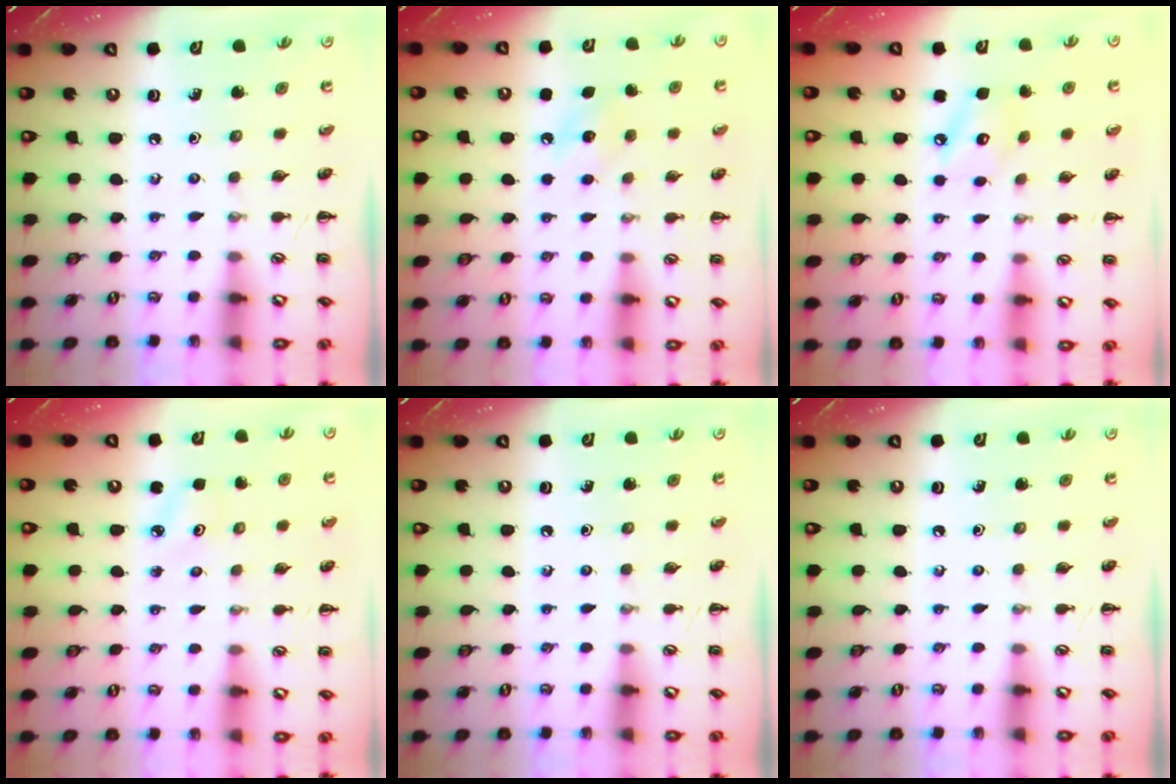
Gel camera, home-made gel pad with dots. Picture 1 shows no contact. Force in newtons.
{"total": 8.0, "press": 7.8, "slide": 1.7}
{"total": 5.8, "press": 5.8, "slide": 0.4}
{"total": 2.3, "press": 2.2, "slide": 0.6}
{"total": 0.0}
{"total": 0.0}